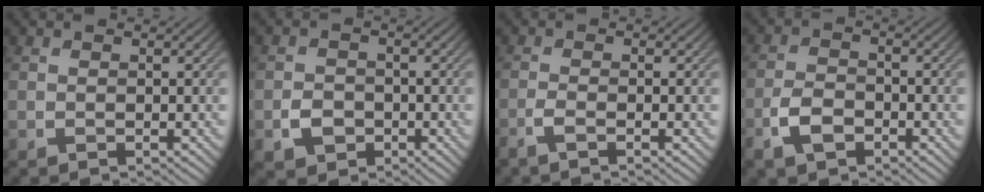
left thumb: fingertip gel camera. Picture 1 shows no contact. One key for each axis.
{"total": 3.2, "fx": -1.4, "fy": 2.6, "fz": 1.4, "tx": -0.026, "ty": -0.003, "tz": -0.026}
{"total": 2.0, "fx": -1.3, "fy": 0.3, "fz": 1.5, "tx": -0.030, "ty": 0.000, "tz": -0.037}
{"total": 4.5, "fx": -2.6, "fy": 2.4, "fz": 2.8, "tx": -0.058, "ty": -0.003, "tz": -0.059}